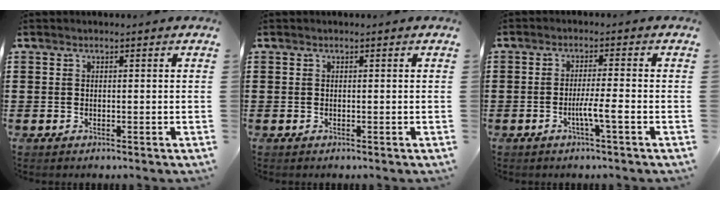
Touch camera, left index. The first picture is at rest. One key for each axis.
{"total": 0.0}
{"total": 4.0, "fx": -1.6, "fy": -0.2, "fz": 3.7, "tx": -0.071, "ty": -0.009, "tz": -0.034}